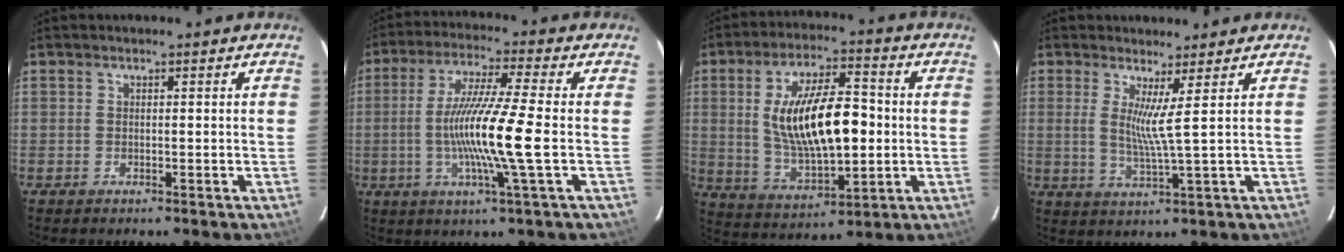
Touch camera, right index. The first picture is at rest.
{"total": 13.3, "force": [-2.1, -1.1, 13.1], "torque": [-0.248, -0.007, -0.043]}
{"total": 17.5, "force": [0.5, 6.9, 16.1], "torque": [-0.292, 0.004, 0.025]}
{"total": 4.4, "force": [1.8, -1.2, 3.9], "torque": [-0.070, -0.019, 0.025]}